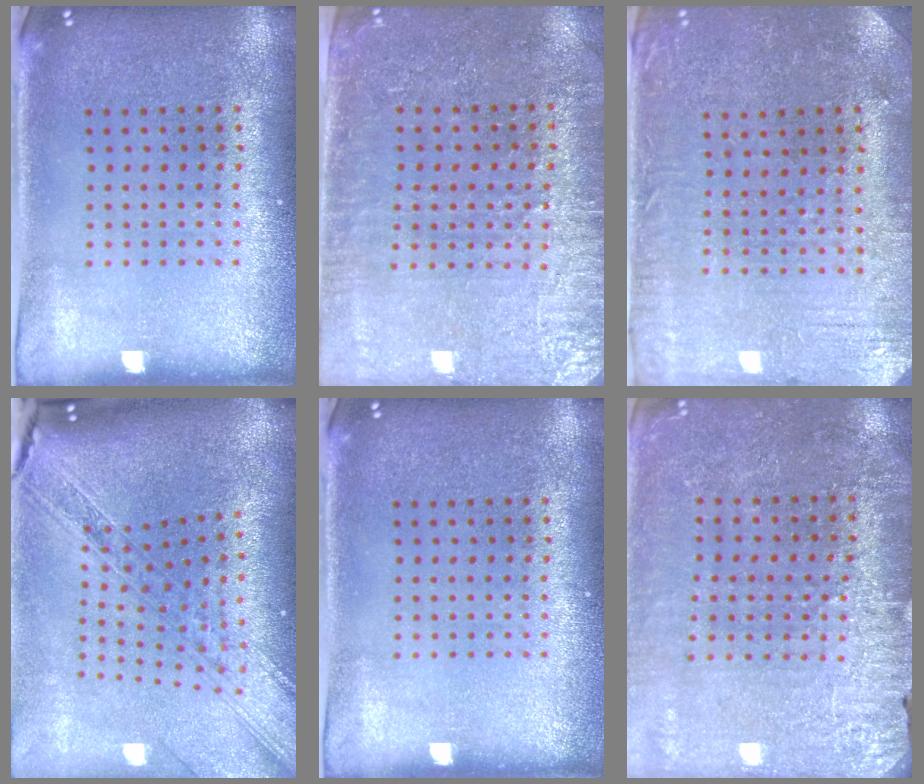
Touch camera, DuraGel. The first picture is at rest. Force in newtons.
{"total": 3.3, "press": 3.0, "slide": 1.5}
{"total": 0.7, "press": 0.6, "slide": 0.4}
{"total": 2.7, "press": 2.1, "slide": 1.6}
{"total": 0.0}
{"total": 2.9, "press": 2.9, "slide": 0.3}